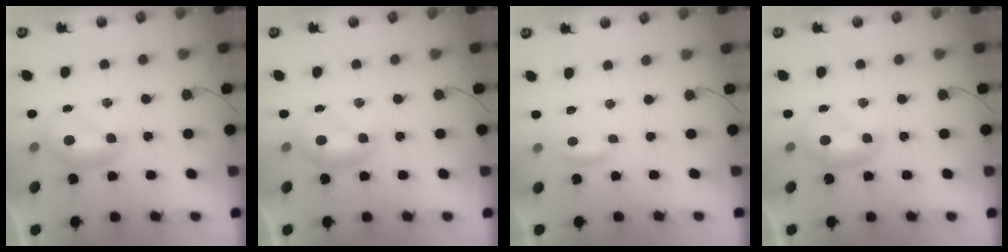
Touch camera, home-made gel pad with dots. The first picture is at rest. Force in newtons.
{"total": 0.0}
{"total": 2.9, "press": 2.8, "slide": 0.4}
{"total": 0.0}